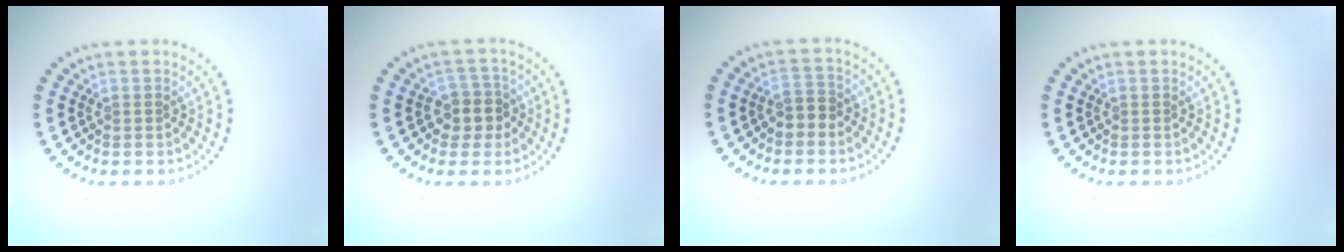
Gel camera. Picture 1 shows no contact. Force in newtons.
{"total": 2.6, "press": 2.3, "slide": 1.3}
{"total": 1.8, "press": 1.6, "slide": 0.7}
{"total": 0.0}